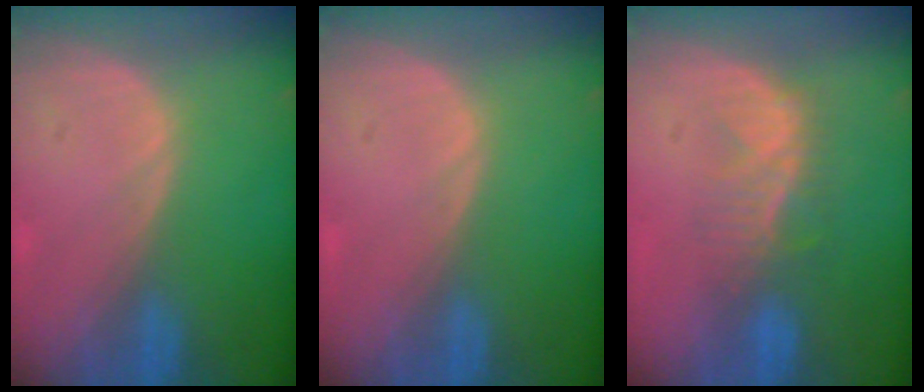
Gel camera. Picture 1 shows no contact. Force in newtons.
{"total": 0.0}
{"total": 5.2, "press": 5.0, "slide": 1.3}